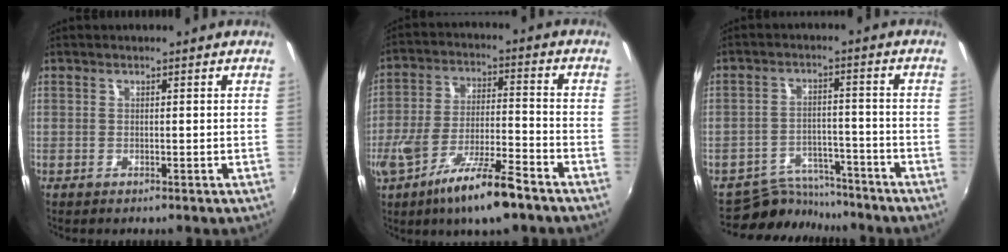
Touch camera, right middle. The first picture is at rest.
{"total": 14.0, "force": [-8.8, 2.8, 10.4], "torque": [-0.206, -0.027, -0.158]}
{"total": 8.0, "force": [-7.6, 2.5, 0.3], "torque": [-0.023, 0.009, -0.120]}